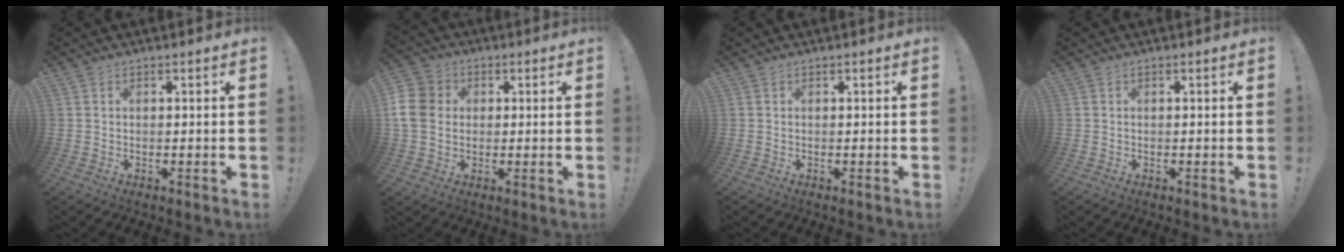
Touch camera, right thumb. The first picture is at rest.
{"total": 10.4, "force": [0.4, 8.9, 5.4], "torque": [-0.108, 0.012, 0.011]}
{"total": 0.0}
{"total": 0.0}